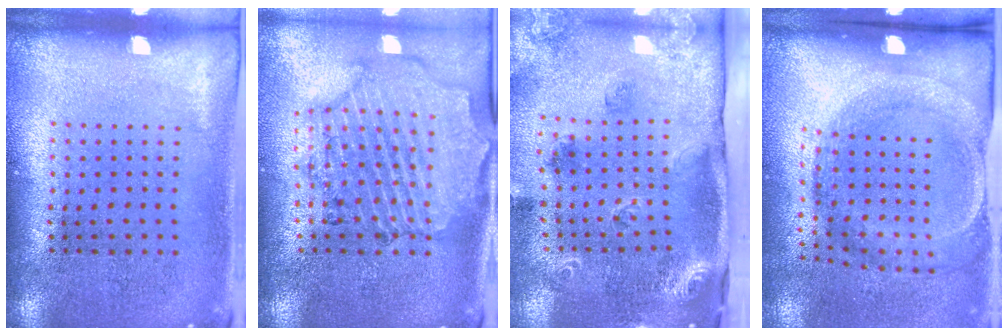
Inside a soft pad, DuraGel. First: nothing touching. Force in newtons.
{"total": 1.7, "press": 1.7, "slide": 0.3}
{"total": 2.1, "press": 1.8, "slide": 1.1}
{"total": 1.8, "press": 1.2, "slide": 1.4}